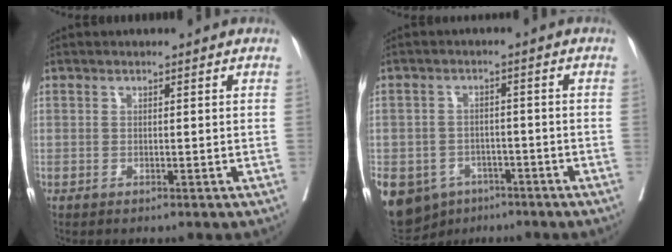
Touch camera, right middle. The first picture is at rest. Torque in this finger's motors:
{"motor_torque": [1.15, -0.99, 1.05, 0.21]}